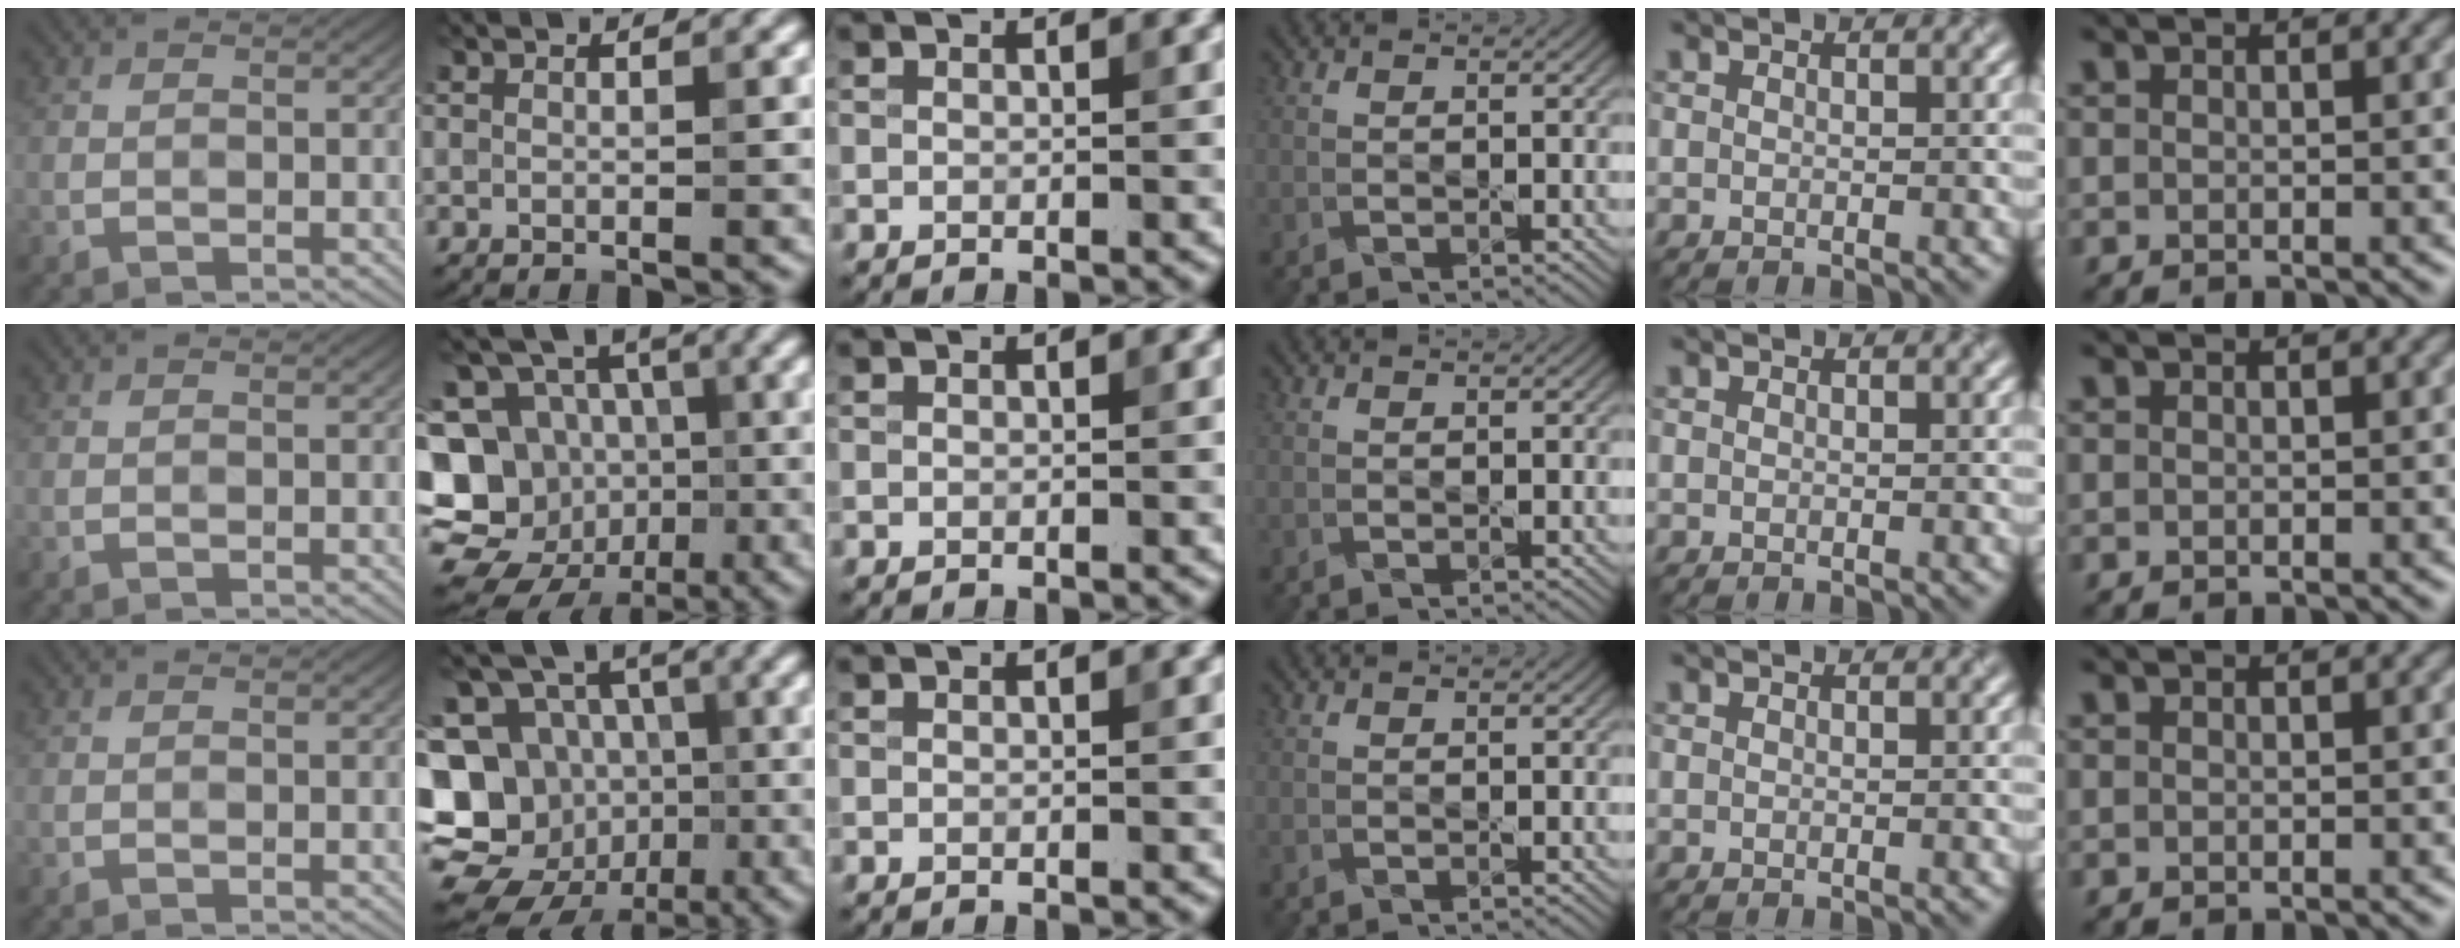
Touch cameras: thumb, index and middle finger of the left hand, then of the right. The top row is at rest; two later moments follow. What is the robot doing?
{"motion": "press", "object": "toy piano key"}